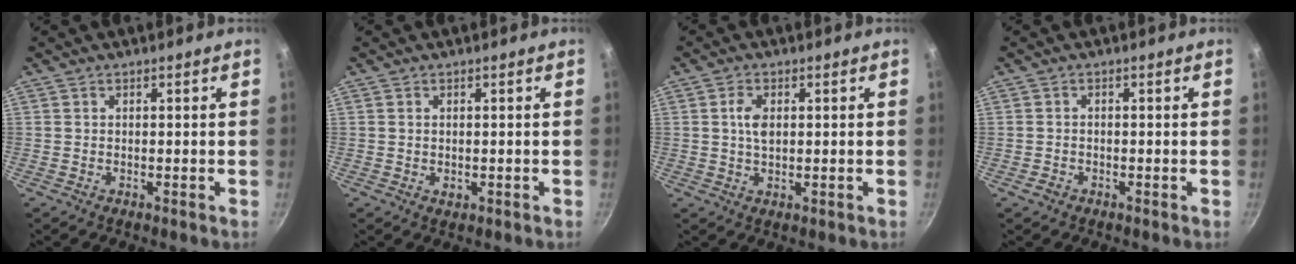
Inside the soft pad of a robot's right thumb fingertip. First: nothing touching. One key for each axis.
{"total": 1.2, "fx": 0.0, "fy": 0.8, "fz": 0.8, "tx": -0.011, "ty": -0.002, "tz": 0.000}
{"total": 3.8, "fx": 0.7, "fy": 2.2, "fz": 3.0, "tx": -0.051, "ty": 0.000, "tz": 0.013}
{"total": 1.4, "fx": -0.9, "fy": 1.0, "fz": 0.5, "tx": -0.010, "ty": 0.009, "tz": -0.016}